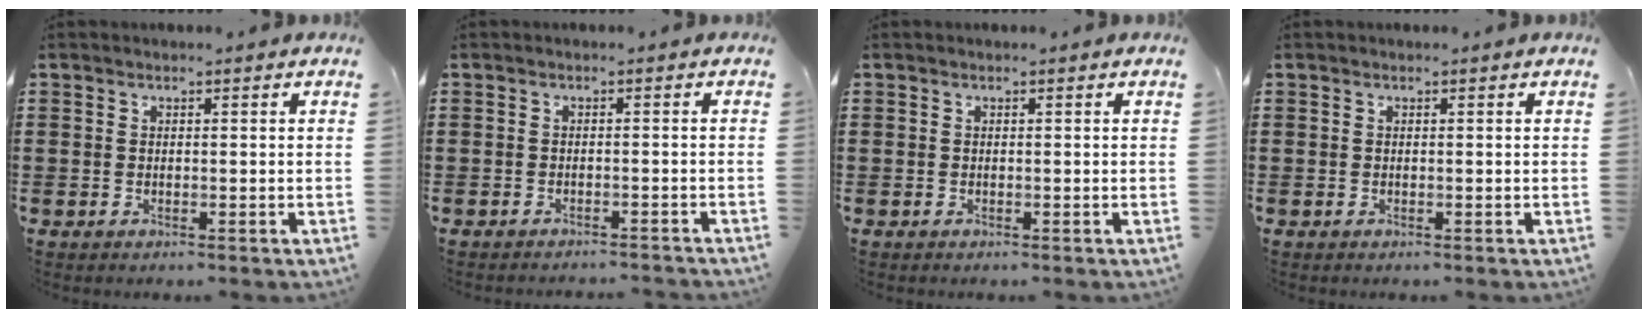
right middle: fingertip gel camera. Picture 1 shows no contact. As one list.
[{"total": 1.2, "force": [-1.2, -0.2, 0.1], "torque": [-0.006, 0.000, -0.023]}, {"total": 0.0}, {"total": 0.0}]